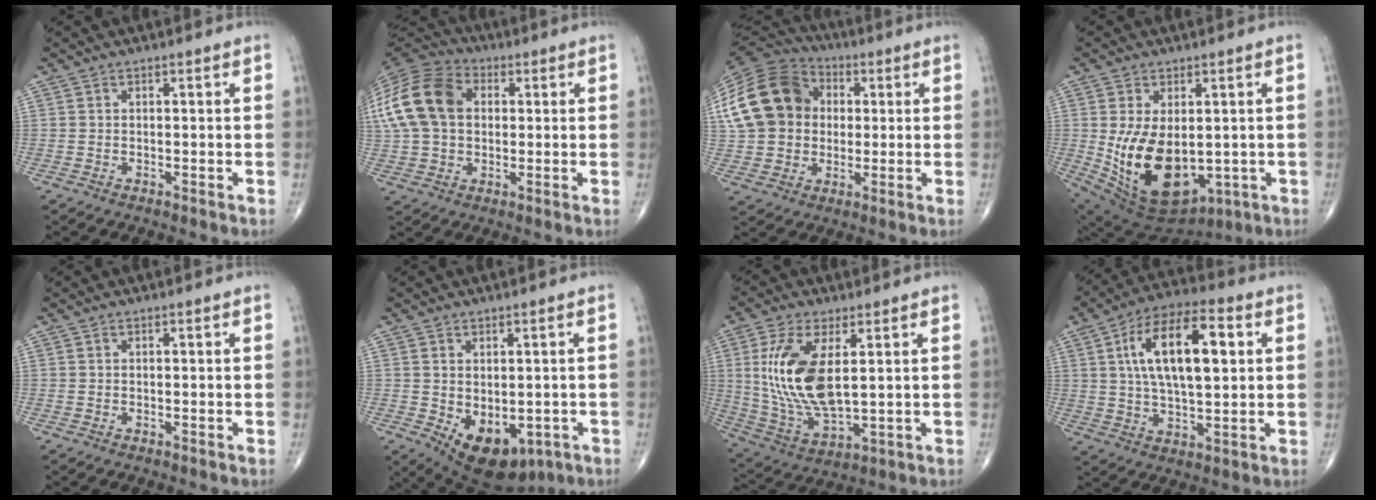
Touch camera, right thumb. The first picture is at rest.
{"total": 19.6, "force": [3.2, 14.1, 13.2], "torque": [-0.282, 0.031, 0.055]}
{"total": 19.6, "force": [2.9, 15.9, 11.2], "torque": [-0.216, 0.031, 0.051]}
{"total": 17.1, "force": [-1.2, 10.3, 13.5], "torque": [-0.231, -0.018, 0.015]}
{"total": 0.0}
{"total": 11.7, "force": [-3.6, 7.2, 8.5], "torque": [-0.107, -0.004, -0.030]}
{"total": 16.2, "force": [3.2, 7.3, 14.1], "torque": [-0.288, -0.020, 0.074]}
{"total": 17.1, "force": [4.0, 7.4, 14.9], "torque": [-0.247, 0.008, 0.067]}